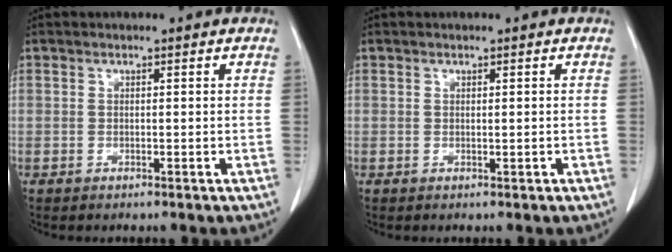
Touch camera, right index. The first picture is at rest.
{"total": 0.0}